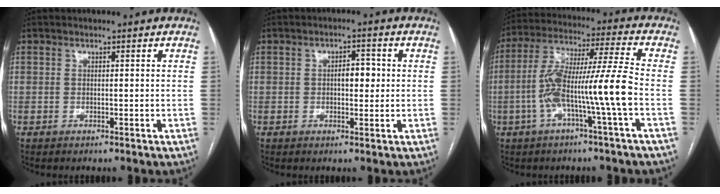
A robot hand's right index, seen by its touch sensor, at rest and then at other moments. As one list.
[{"total": 3.4, "force": [0.2, 1.6, 2.9], "torque": [-0.044, 0.008, 0.003]}, {"total": 12.5, "force": [-3.5, -0.8, 12.0], "torque": [-0.236, 0.019, -0.068]}]